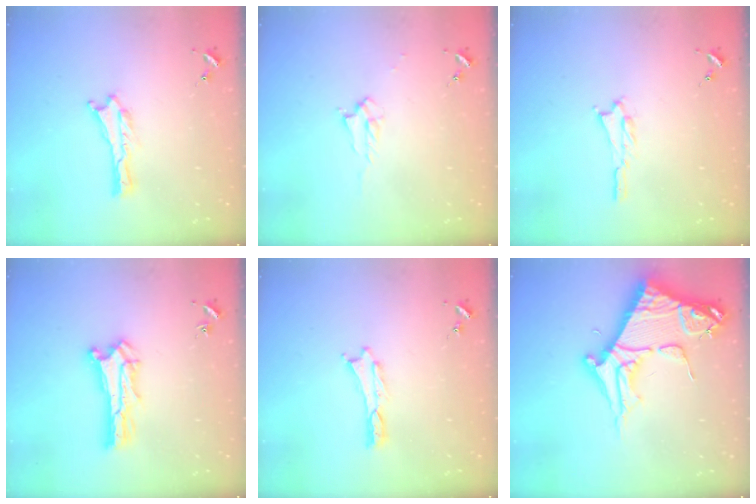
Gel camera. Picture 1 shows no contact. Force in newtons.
{"total": 1.7, "press": 1.6, "slide": 0.2}
{"total": 1.1, "press": 1.1, "slide": 0.2}
{"total": 1.5, "press": 1.5, "slide": 0.2}
{"total": 0.0}
{"total": 10.4, "press": 10.4, "slide": 1.1}